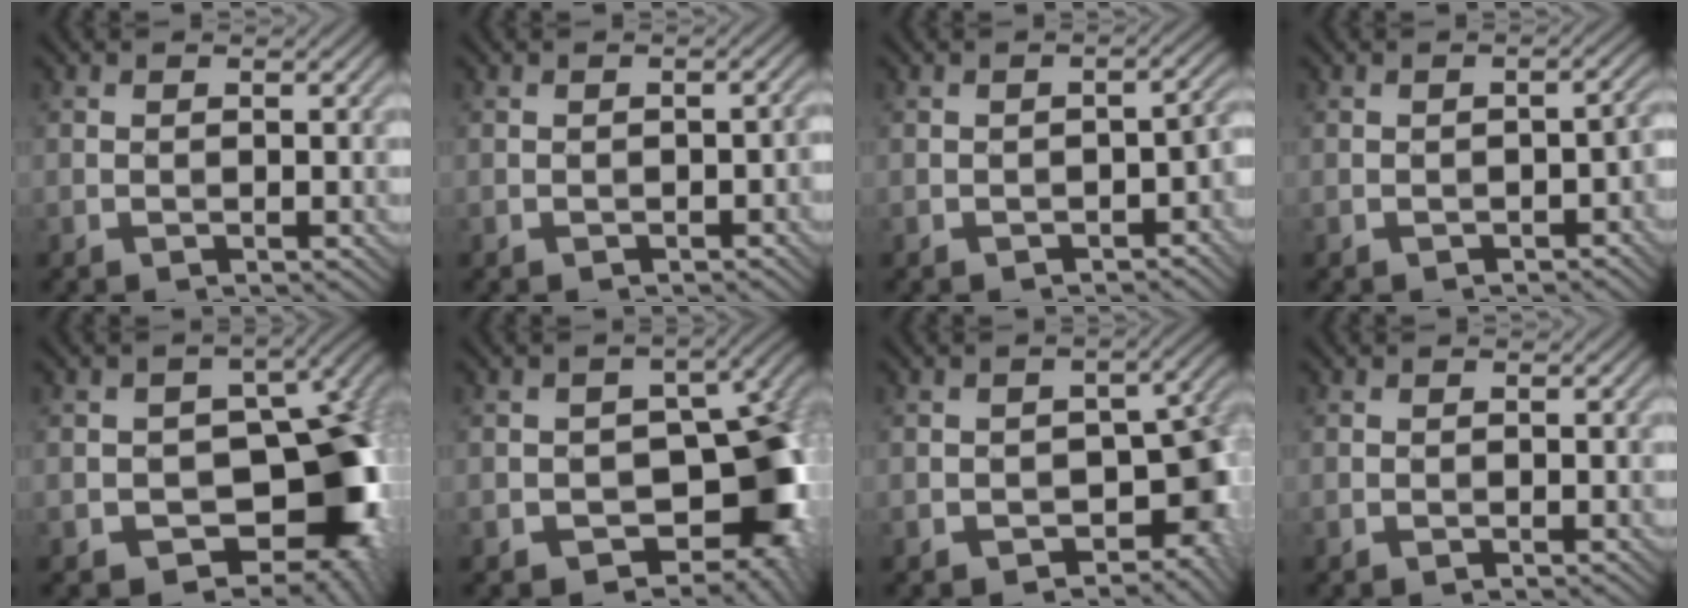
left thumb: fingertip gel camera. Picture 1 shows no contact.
{"total": 1.5, "force": [-0.8, 0.9, 0.9], "torque": [-0.019, -0.005, -0.007]}
{"total": 4.0, "force": [-2.1, 2.1, 2.7], "torque": [-0.031, -0.003, -0.029]}
{"total": 2.8, "force": [-1.5, 1.5, 1.8], "torque": [-0.025, -0.004, -0.019]}
{"total": 14.8, "force": [-4.5, 10.0, 9.9], "torque": [-0.102, -0.007, -0.062]}
{"total": 13.2, "force": [-3.9, 8.8, 9.1], "torque": [-0.089, -0.018, -0.048]}
{"total": 10.0, "force": [-3.5, 6.8, 6.4], "torque": [-0.072, -0.010, -0.038]}
{"total": 0.0}